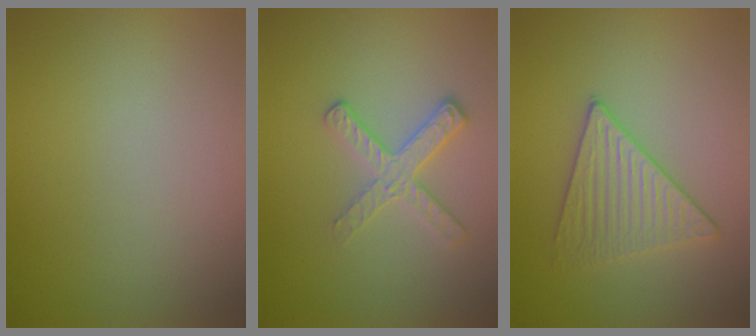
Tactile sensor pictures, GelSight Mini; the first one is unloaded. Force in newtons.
{"total": 2.7, "press": 2.5, "slide": 1.1}
{"total": 3.2, "press": 3.2, "slide": 0.3}